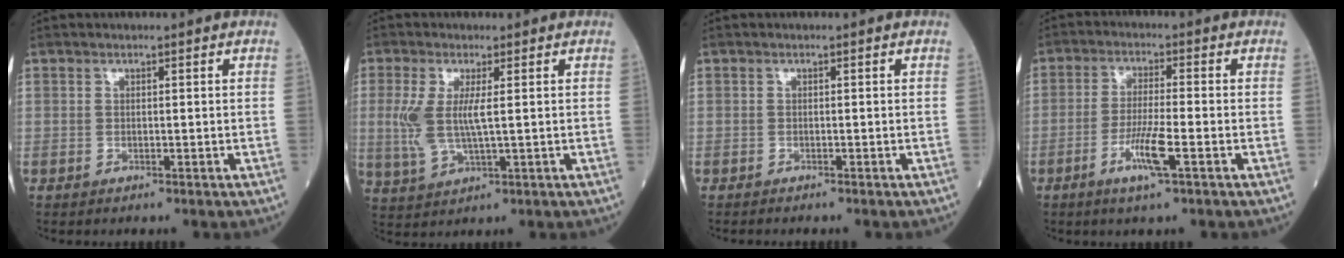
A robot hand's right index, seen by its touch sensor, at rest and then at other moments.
{"total": 6.3, "force": [0.7, 1.5, 6.1], "torque": [-0.149, -0.004, 0.019]}
{"total": 0.9, "force": [-0.9, -0.1, 0.4], "torque": [-0.004, 0.000, -0.014]}
{"total": 6.2, "force": [-2.6, 0.1, 5.6], "torque": [-0.110, -0.011, -0.050]}